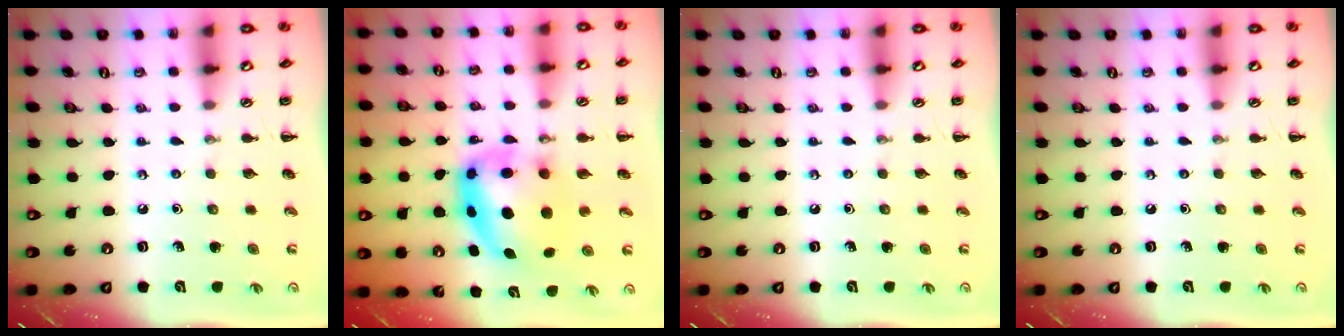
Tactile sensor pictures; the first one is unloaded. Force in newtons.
{"total": 7.9, "press": 7.7, "slide": 1.8}
{"total": 0.0}
{"total": 0.0}